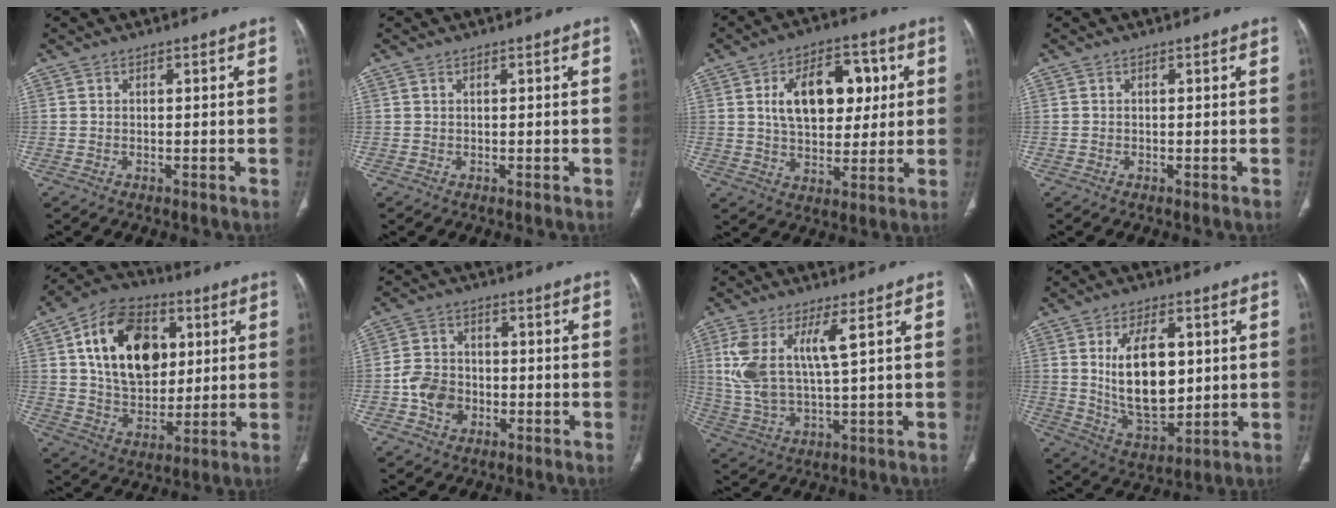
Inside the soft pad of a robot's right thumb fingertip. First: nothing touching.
{"total": 0.0}
{"total": 15.4, "force": [3.6, 9.4, 11.7], "torque": [-0.142, 0.006, 0.059]}
{"total": 0.0}
{"total": 20.7, "force": [5.6, 13.9, 14.2], "torque": [-0.203, -0.007, 0.096]}
{"total": 7.3, "force": [-2.0, 5.9, 3.7], "torque": [-0.046, 0.016, -0.040]}
{"total": 10.6, "force": [3.5, 3.2, 9.4], "torque": [-0.218, -0.020, 0.079]}
{"total": 15.1, "force": [2.4, 8.4, 12.3], "torque": [-0.181, -0.021, 0.056]}